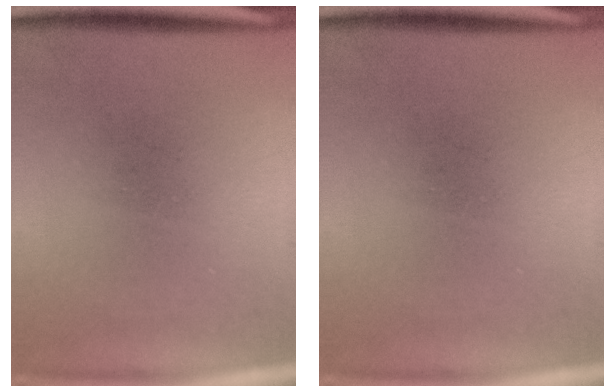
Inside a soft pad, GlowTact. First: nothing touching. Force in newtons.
{"total": 0.0}